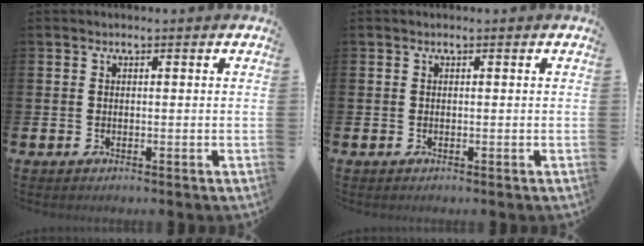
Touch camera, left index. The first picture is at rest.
{"total": 0.0}